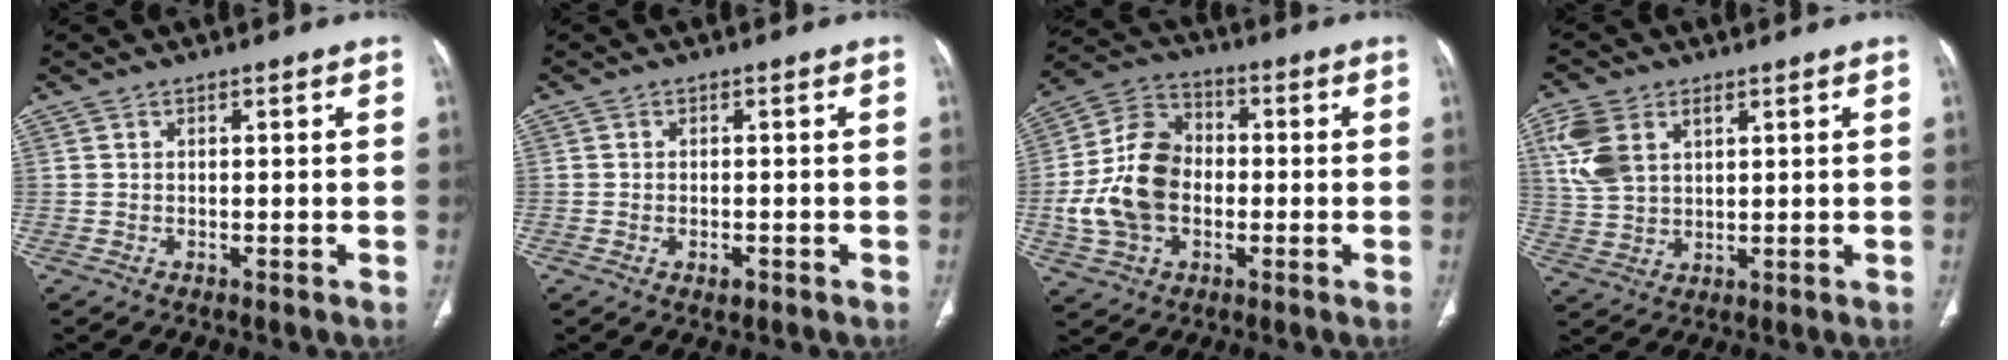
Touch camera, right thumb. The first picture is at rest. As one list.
[{"total": 1.8, "force": [-0.8, 1.0, 1.3], "torque": [-0.020, 0.004, -0.009]}, {"total": 15.3, "force": [-1.7, 11.2, 10.3], "torque": [-0.185, 0.028, -0.031]}, {"total": 9.2, "force": [3.6, 6.0, 6.0], "torque": [-0.127, -0.002, 0.077]}]